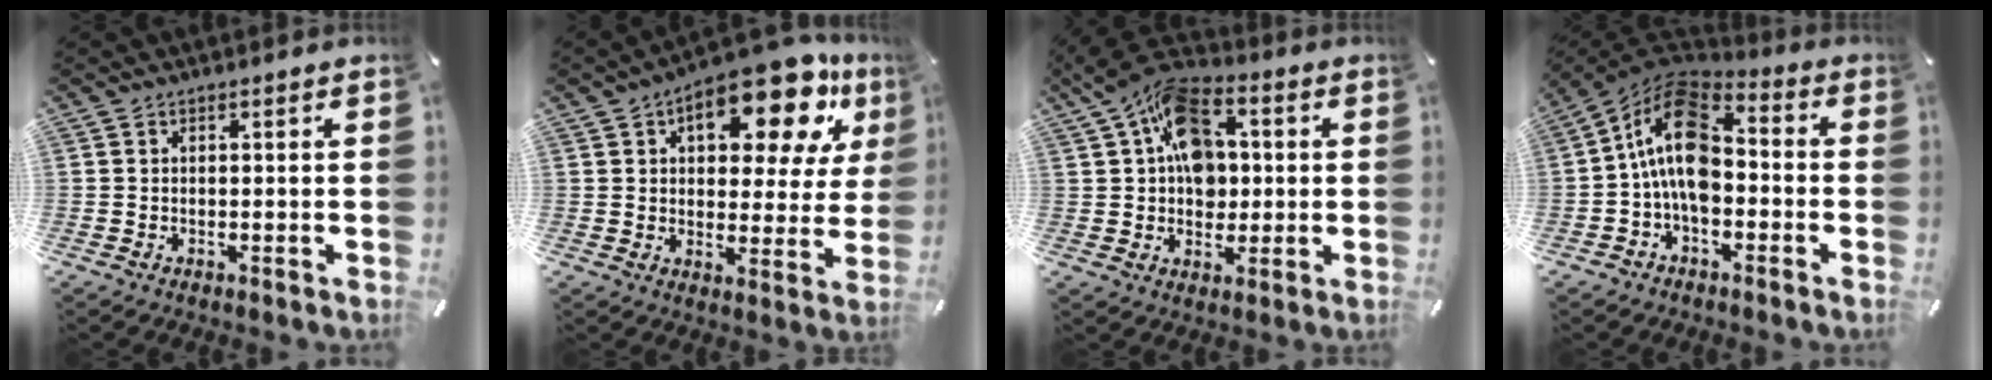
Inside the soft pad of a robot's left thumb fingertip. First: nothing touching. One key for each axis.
{"total": 18.3, "fx": 10.5, "fy": 8.1, "fz": 12.6, "tx": -0.170, "ty": -0.062, "tz": 0.166}
{"total": 15.4, "fx": 3.8, "fy": 11.2, "fz": 9.8, "tx": -0.175, "ty": -0.014, "tz": 0.070}
{"total": 14.3, "fx": -0.7, "fy": 9.0, "fz": 11.1, "tx": -0.227, "ty": 0.007, "tz": -0.018}